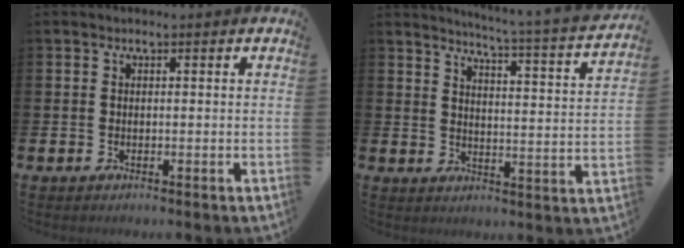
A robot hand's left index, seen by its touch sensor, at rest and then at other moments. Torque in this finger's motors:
{"motor_torque": [-0.31, -0.50, -1.05, 0.03]}